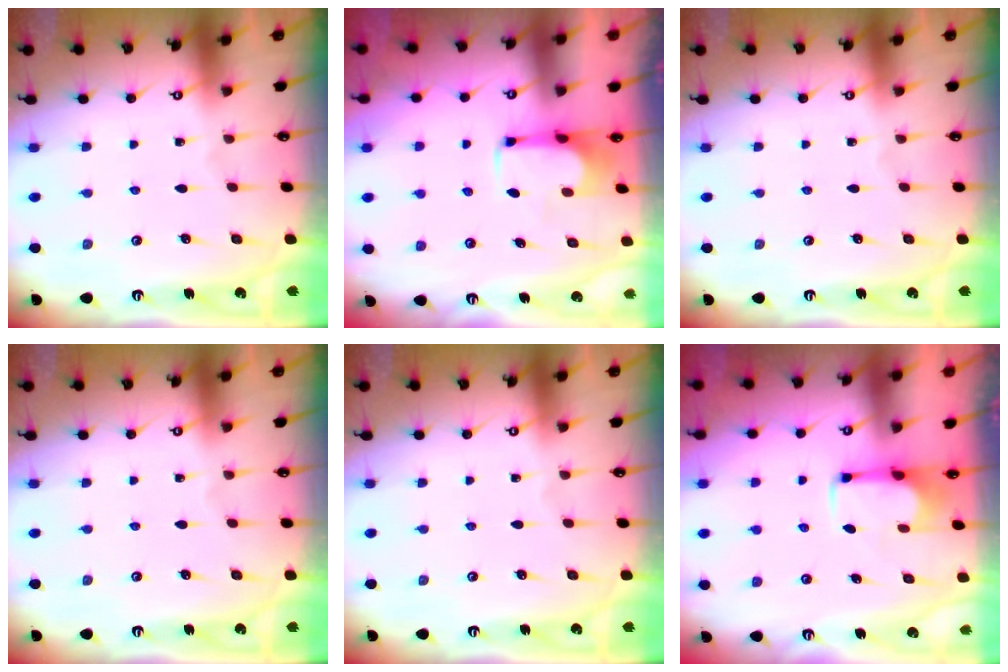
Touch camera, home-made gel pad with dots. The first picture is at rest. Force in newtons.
{"total": 0.9, "press": 0.2, "slide": 0.9}
{"total": 0.0}
{"total": 0.0}
{"total": 0.0}
{"total": 2.7, "press": 2.6, "slide": 0.9}